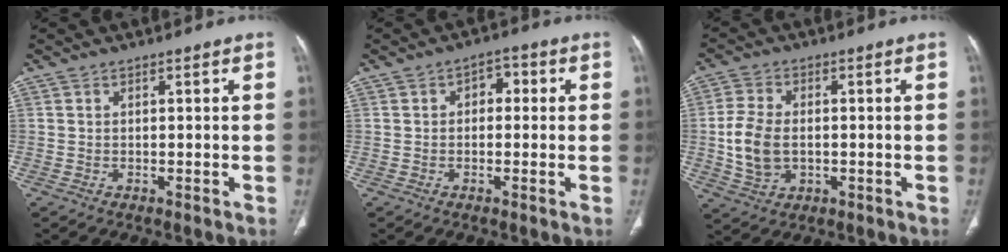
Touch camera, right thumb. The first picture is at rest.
{"total": 3.5, "force": [0.4, 2.5, 2.5], "torque": [-0.016, 0.013, -0.003]}
{"total": 8.8, "force": [-0.6, 5.9, 6.5], "torque": [-0.131, 0.003, -0.009]}